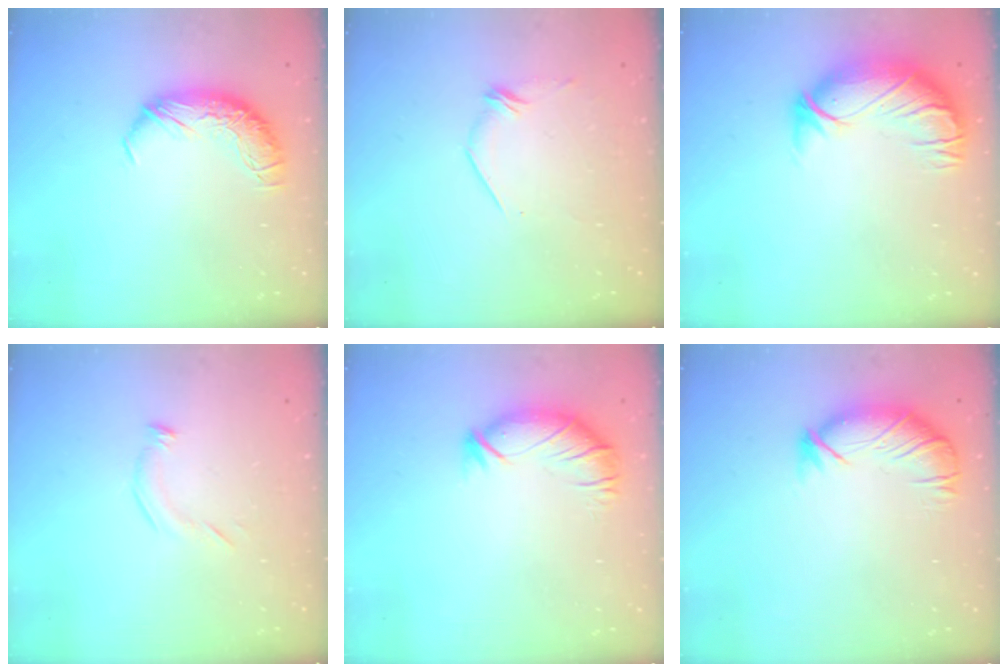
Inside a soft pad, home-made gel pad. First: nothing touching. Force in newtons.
{"total": 5.9, "press": 5.9, "slide": 0.9}
{"total": 3.0, "press": 0.4, "slide": 3.0}
{"total": 4.4, "press": 4.3, "slide": 0.8}
{"total": 2.9, "press": 2.3, "slide": 1.7}
{"total": 2.7, "press": 2.4, "slide": 1.4}